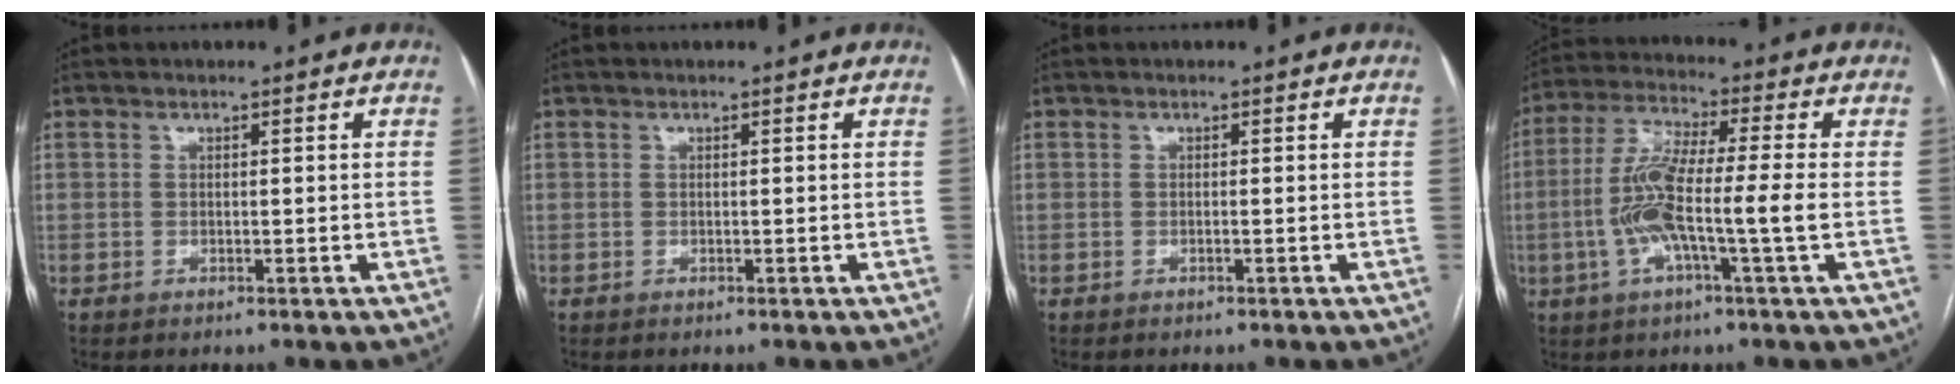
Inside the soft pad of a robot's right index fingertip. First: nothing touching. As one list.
[{"total": 0.0}, {"total": 0.0}, {"total": 11.0, "force": [-1.9, 0.1, 10.9], "torque": [-0.220, 0.010, -0.043]}]